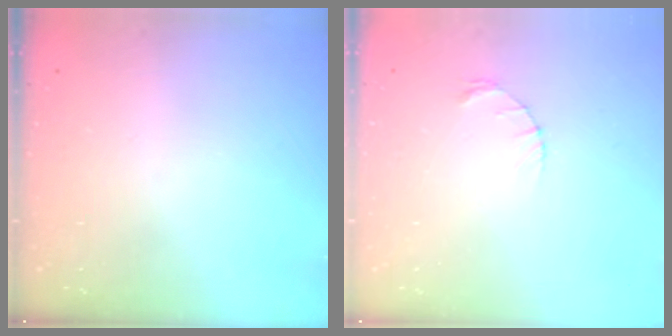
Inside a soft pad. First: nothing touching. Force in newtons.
{"total": 1.2, "press": 1.1, "slide": 0.2}